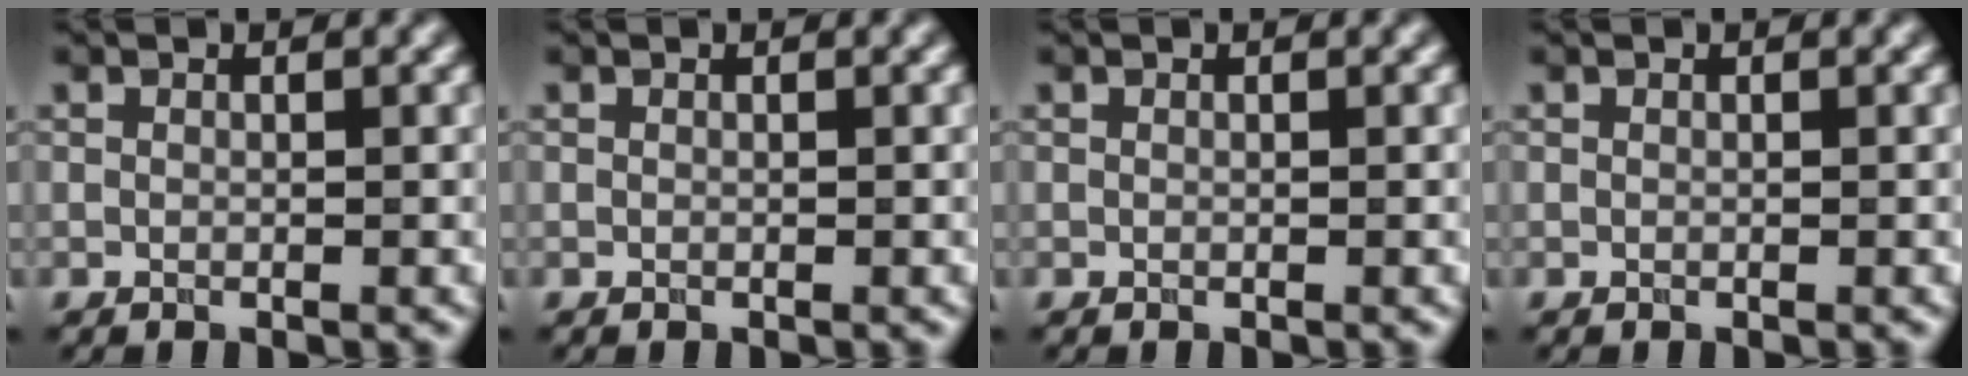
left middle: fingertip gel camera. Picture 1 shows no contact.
{"total": 0.0}
{"total": 0.0}
{"total": 0.0}